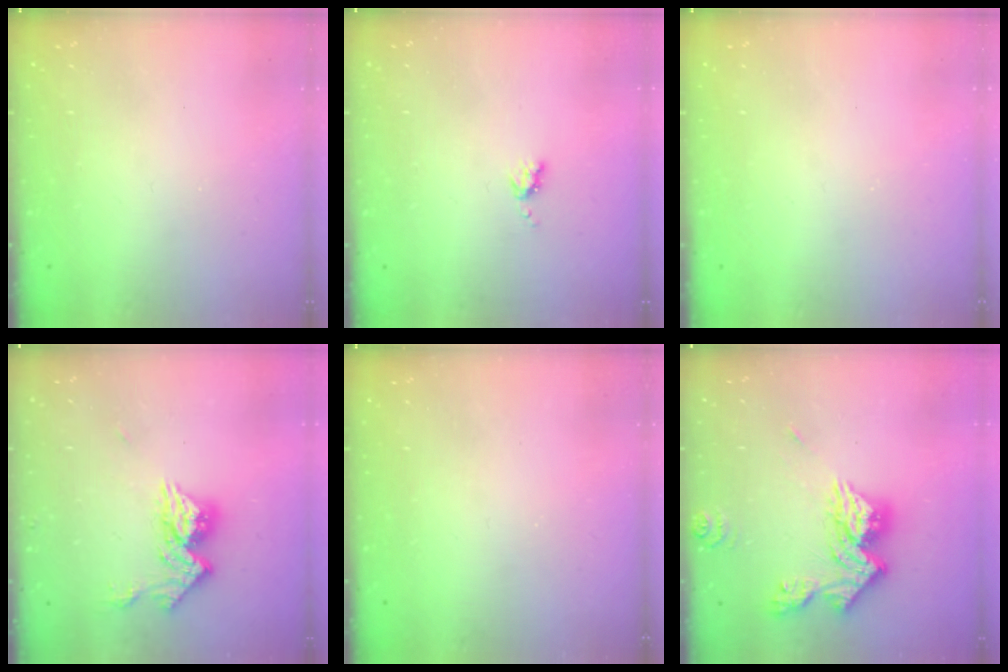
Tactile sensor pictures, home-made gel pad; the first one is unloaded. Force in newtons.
{"total": 4.0, "press": 4.0, "slide": 0.6}
{"total": 0.0}
{"total": 11.7, "press": 11.7, "slide": 0.8}
{"total": 0.0}
{"total": 15.2, "press": 15.1, "slide": 1.6}